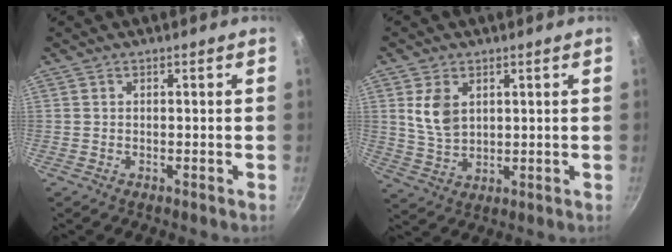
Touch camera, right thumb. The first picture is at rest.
{"total": 7.0, "force": [2.3, 4.6, 4.7], "torque": [-0.081, -0.016, 0.051]}